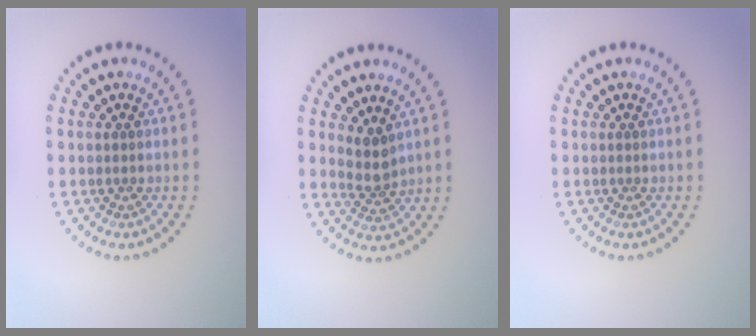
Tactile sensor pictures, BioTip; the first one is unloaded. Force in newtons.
{"total": 2.3, "press": 1.9, "slide": 1.3}
{"total": 0.0}